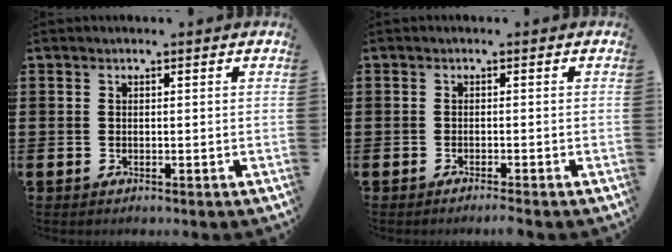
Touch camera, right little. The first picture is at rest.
{"total": 0.8, "force": [-0.6, -0.1, 0.4], "torque": [-0.006, -0.004, -0.012]}